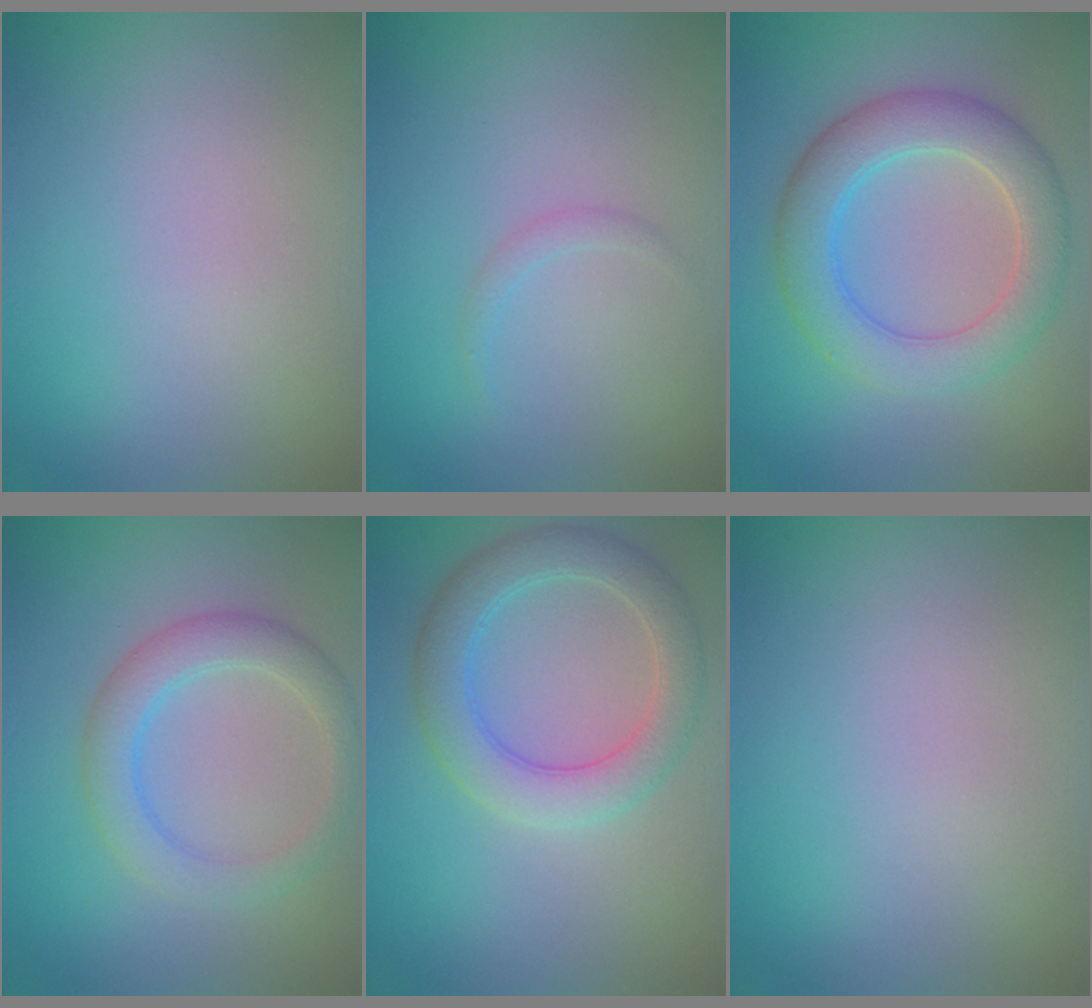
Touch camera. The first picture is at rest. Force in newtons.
{"total": 0.7, "press": 0.7, "slide": 0.0}
{"total": 5.7, "press": 5.7, "slide": 0.4}
{"total": 3.6, "press": 3.6, "slide": 0.1}
{"total": 4.5, "press": 4.5, "slide": 0.3}
{"total": 0.0}